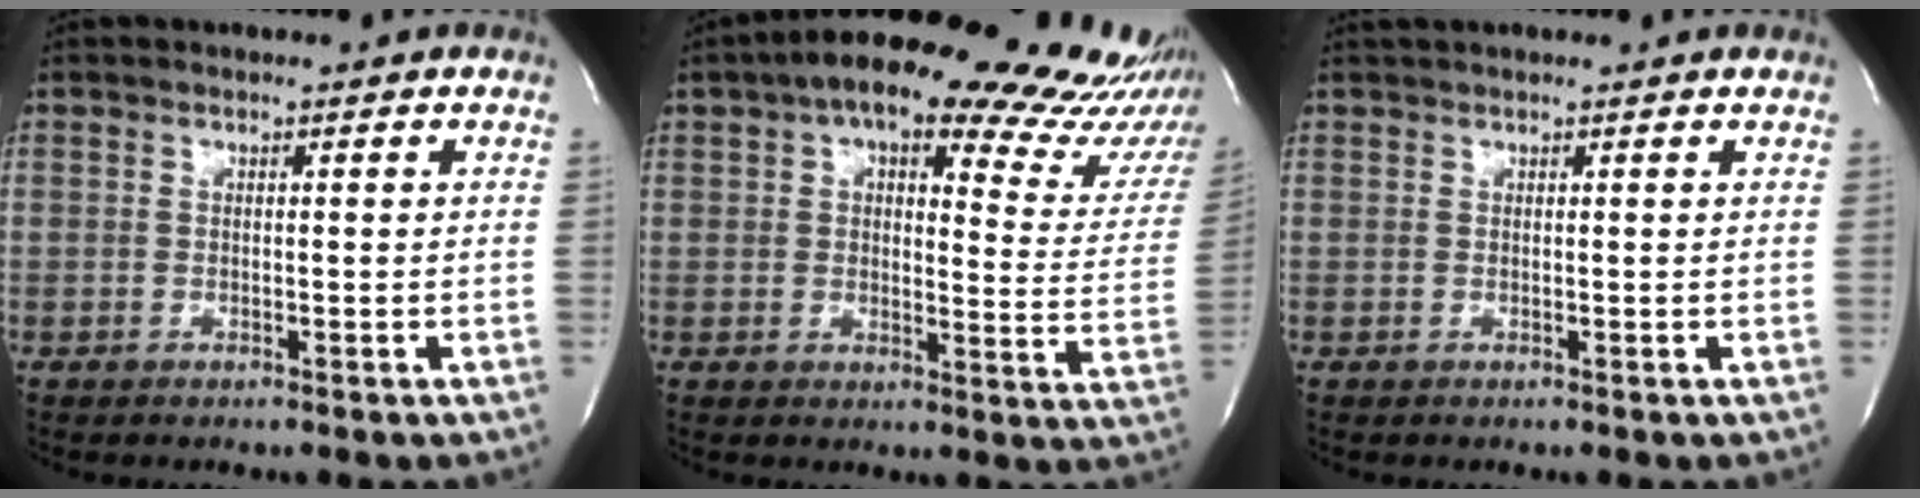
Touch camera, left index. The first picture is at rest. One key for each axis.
{"total": 25.1, "fx": 20.1, "fy": 7.5, "fz": 13.0, "tx": -0.175, "ty": -0.013, "tz": 0.223}
{"total": 3.6, "fx": 3.3, "fy": 0.6, "fz": 1.2, "tx": -0.019, "ty": 0.031, "tz": 0.045}